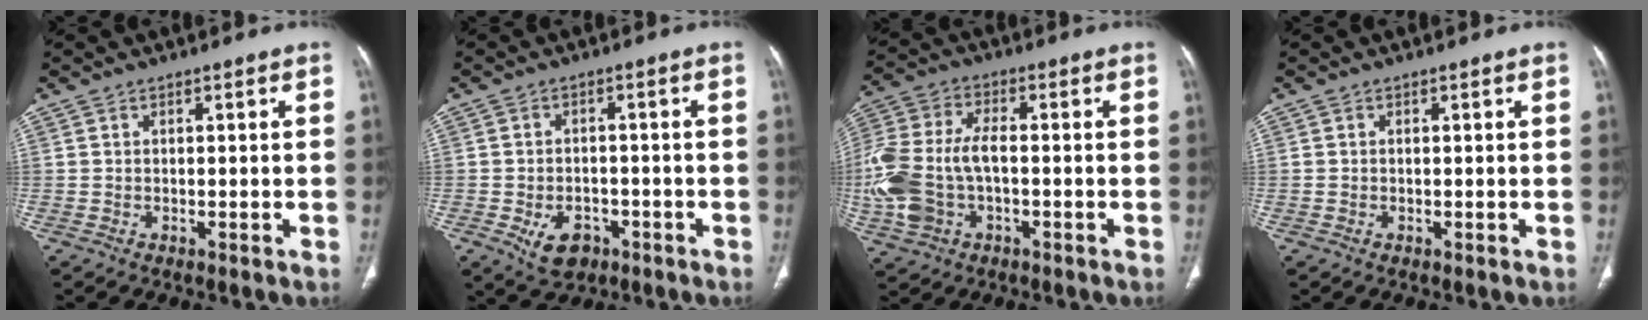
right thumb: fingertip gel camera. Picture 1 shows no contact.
{"total": 6.2, "force": [-2.9, 4.3, 3.5], "torque": [-0.048, 0.014, -0.038]}
{"total": 16.0, "force": [-2.4, 9.6, 12.5], "torque": [-0.305, 0.018, -0.041]}
{"total": 0.0}